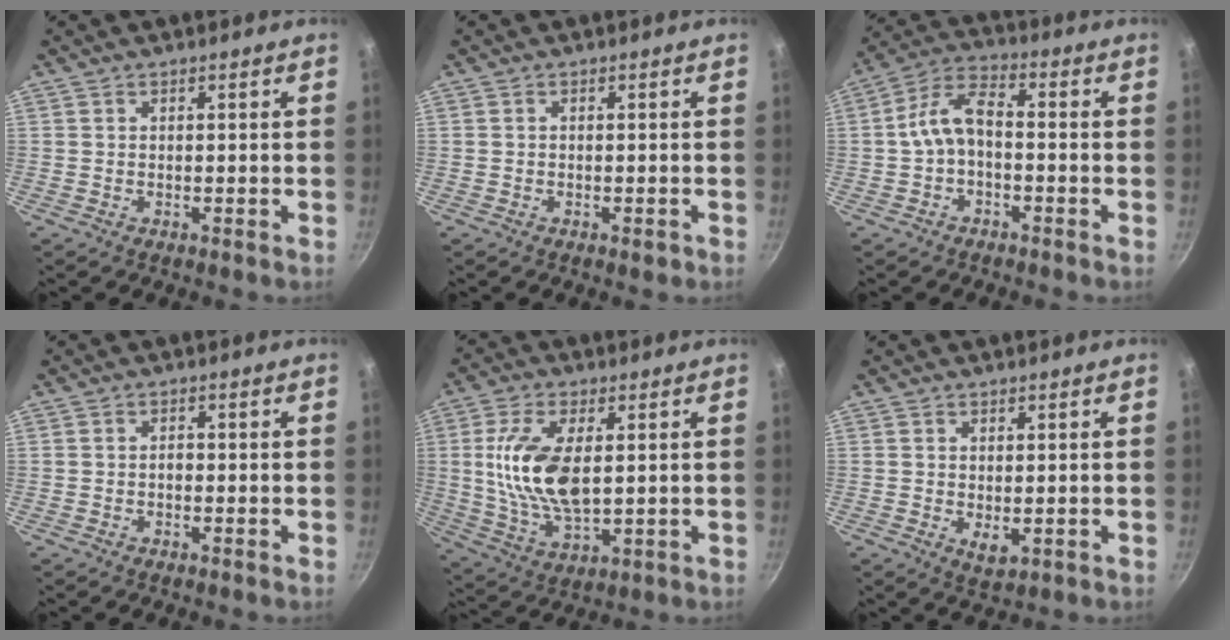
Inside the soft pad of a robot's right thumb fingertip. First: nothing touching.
{"total": 1.2, "force": [-0.6, 0.6, 0.8], "torque": [-0.014, 0.003, -0.009]}
{"total": 7.7, "force": [-1.5, 4.4, 6.1], "torque": [-0.114, 0.042, -0.035]}
{"total": 1.1, "force": [-0.4, 0.7, 0.7], "torque": [-0.009, 0.007, -0.007]}
{"total": 14.4, "force": [1.9, 7.1, 12.3], "torque": [-0.234, -0.008, 0.043]}
{"total": 2.8, "force": [0.0, 1.7, 2.3], "torque": [-0.037, -0.009, 0.003]}